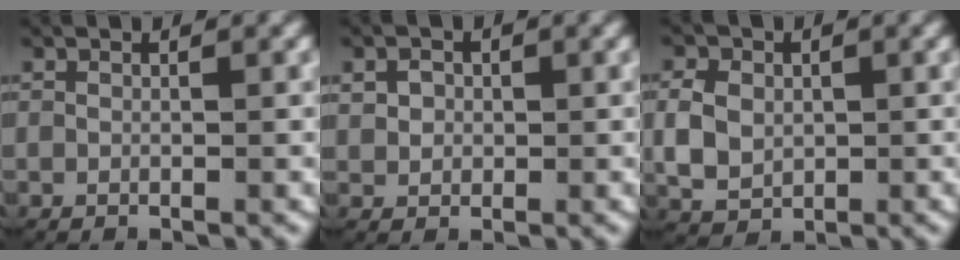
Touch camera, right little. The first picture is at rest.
{"total": 2.7, "force": [0.3, 2.4, 1.2], "torque": [-0.033, -0.007, 0.012]}
{"total": 5.7, "force": [-0.1, 5.0, 2.8], "torque": [-0.068, -0.006, 0.006]}